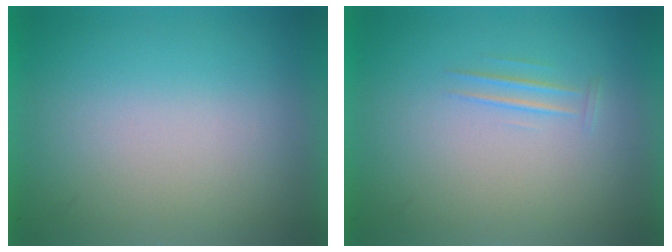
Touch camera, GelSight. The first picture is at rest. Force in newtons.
{"total": 1.1}